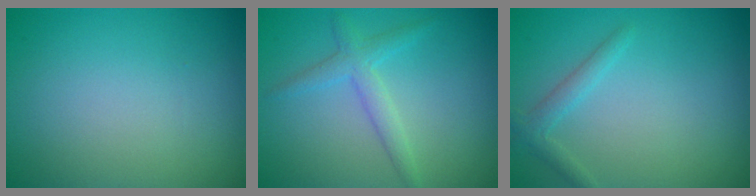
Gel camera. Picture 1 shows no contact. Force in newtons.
{"total": 2.2, "press": 2.2, "slide": 0.1}
{"total": 1.6, "press": 1.6, "slide": 0.1}